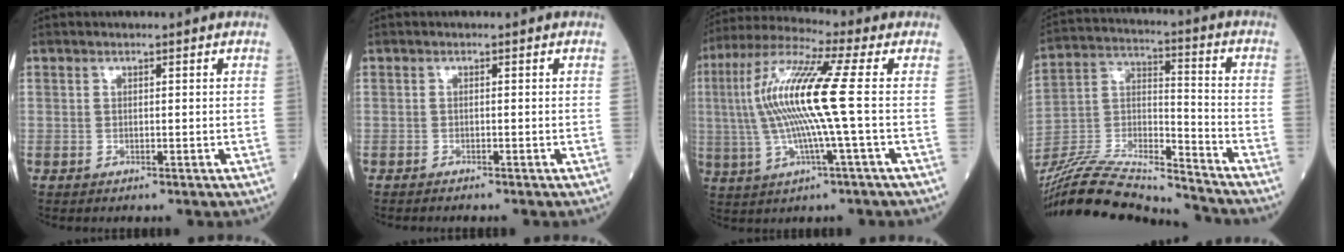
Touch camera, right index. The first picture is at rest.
{"total": 1.3, "force": [-1.2, 0.0, 0.6], "torque": [-0.008, 0.000, -0.015]}
{"total": 14.1, "force": [0.4, -0.4, 14.1], "torque": [-0.297, 0.011, -0.002]}
{"total": 21.9, "force": [-20.6, 1.1, 7.3], "torque": [-0.167, -0.006, -0.361]}